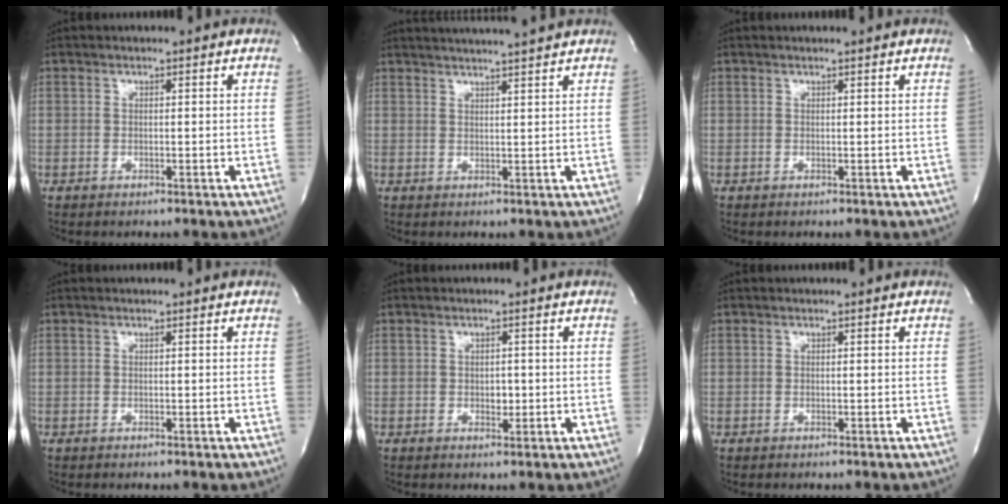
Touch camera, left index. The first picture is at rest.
{"total": 9.0, "force": [8.2, -1.1, 3.5], "torque": [-0.056, 0.011, 0.111]}
{"total": 1.6, "force": [1.5, -0.3, 0.5], "torque": [-0.006, 0.005, 0.021]}
{"total": 0.0}
{"total": 1.3, "force": [-0.1, 0.9, 1.0], "torque": [-0.012, 0.000, 0.002]}
{"total": 0.0}